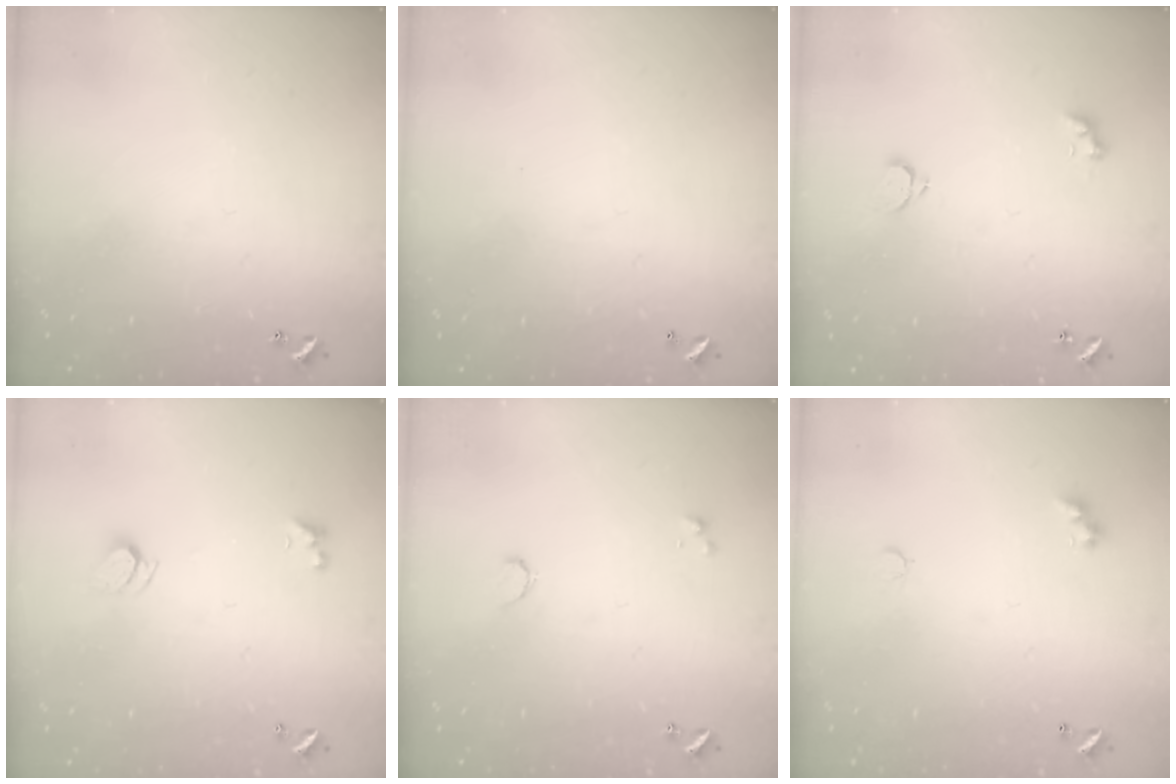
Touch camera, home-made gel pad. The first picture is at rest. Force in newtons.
{"total": 2.9, "press": 2.9, "slide": 0.1}
{"total": 2.5, "press": 2.4, "slide": 0.5}
{"total": 2.0, "press": 1.9, "slide": 0.5}
{"total": 1.4, "press": 1.3, "slide": 0.2}
{"total": 2.9, "press": 2.8, "slide": 0.6}